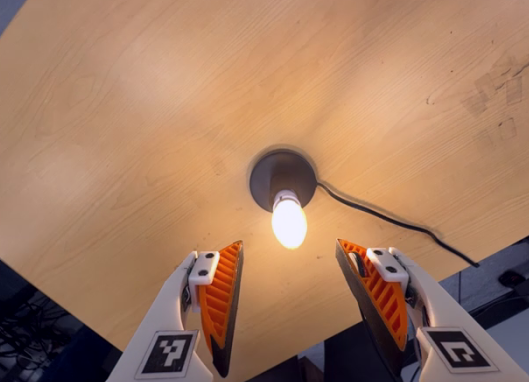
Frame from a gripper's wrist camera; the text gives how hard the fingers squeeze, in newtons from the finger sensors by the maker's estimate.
{"total": 0.0}